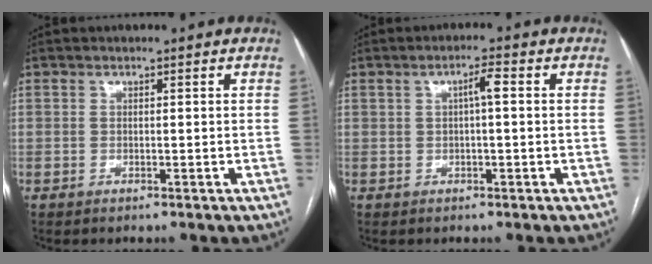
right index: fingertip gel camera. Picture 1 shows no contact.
{"total": 2.7, "force": [0.5, 0.5, 2.6], "torque": [-0.046, 0.009, 0.009]}